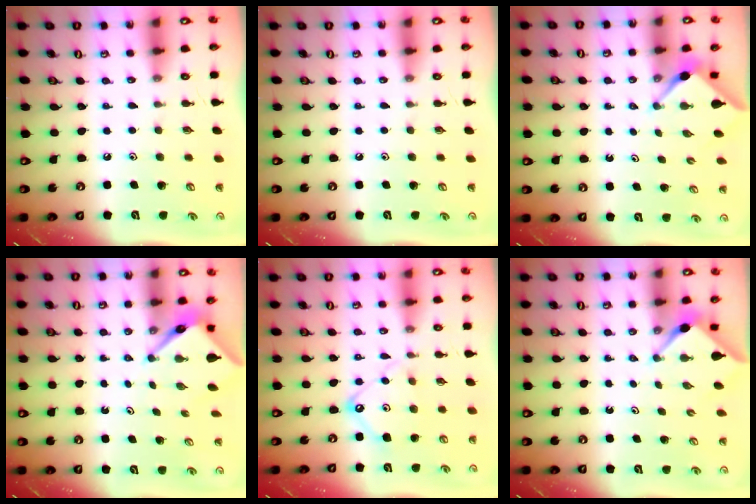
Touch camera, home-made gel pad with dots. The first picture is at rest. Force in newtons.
{"total": 0.0}
{"total": 3.1, "press": 3.1, "slide": 0.4}
{"total": 4.3, "press": 4.3, "slide": 0.2}
{"total": 10.6, "press": 10.6, "slide": 1.0}
{"total": 3.0, "press": 3.0, "slide": 0.4}